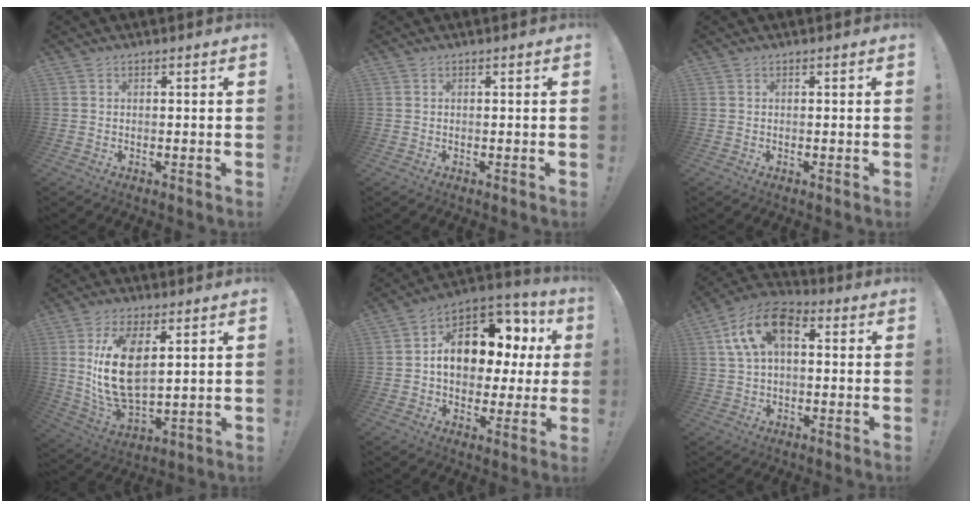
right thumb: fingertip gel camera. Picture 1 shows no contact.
{"total": 0.0}
{"total": 0.0}
{"total": 15.4, "force": [4.7, 7.8, 12.4], "torque": [-0.241, -0.023, 0.081]}
{"total": 15.2, "force": [3.0, 10.6, 10.5], "torque": [-0.146, -0.014, 0.057]}
{"total": 14.1, "force": [4.7, 9.2, 9.6], "torque": [-0.169, 0.003, 0.092]}